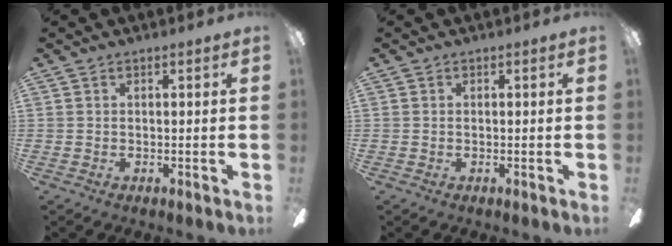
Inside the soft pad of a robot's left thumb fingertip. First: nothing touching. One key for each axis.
{"total": 0.0}